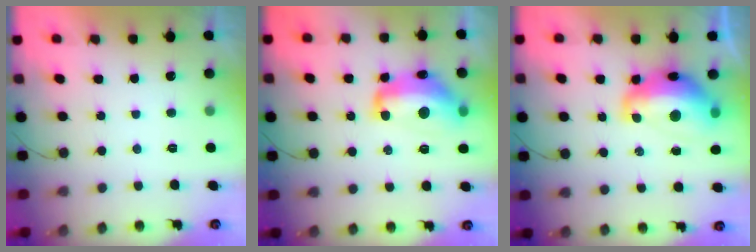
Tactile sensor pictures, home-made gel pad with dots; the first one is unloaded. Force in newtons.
{"total": 14.7, "press": 14.6, "slide": 1.3}
{"total": 14.6, "press": 14.5, "slide": 1.7}